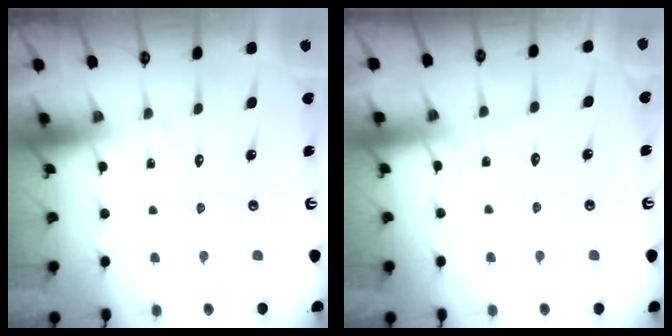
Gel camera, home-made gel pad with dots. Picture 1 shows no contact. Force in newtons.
{"total": 3.4, "press": 3.3, "slide": 0.4}